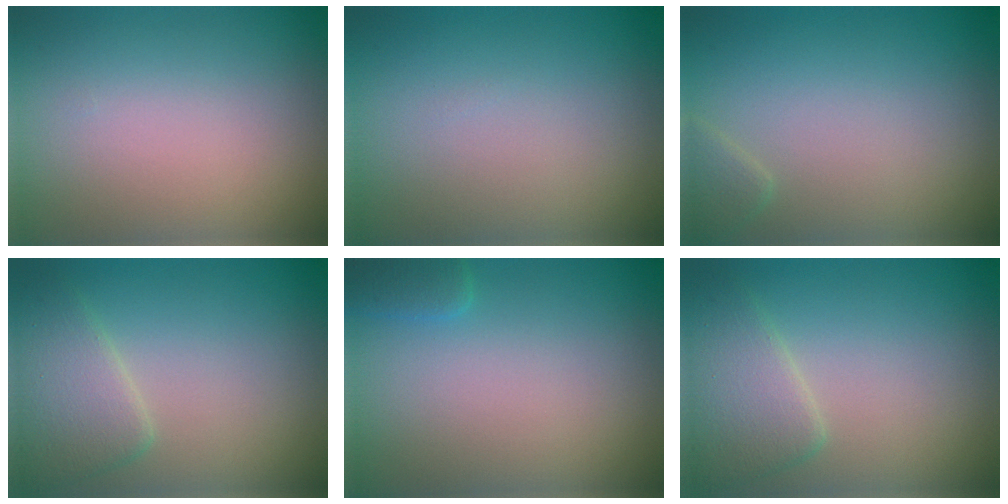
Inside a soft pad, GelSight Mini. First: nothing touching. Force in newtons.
{"total": 0.0}
{"total": 1.1, "press": 1.1, "slide": 0.1}
{"total": 3.5, "press": 3.5, "slide": 0.1}
{"total": 1.2, "press": 1.2, "slide": 0.1}
{"total": 3.5, "press": 3.5, "slide": 0.1}